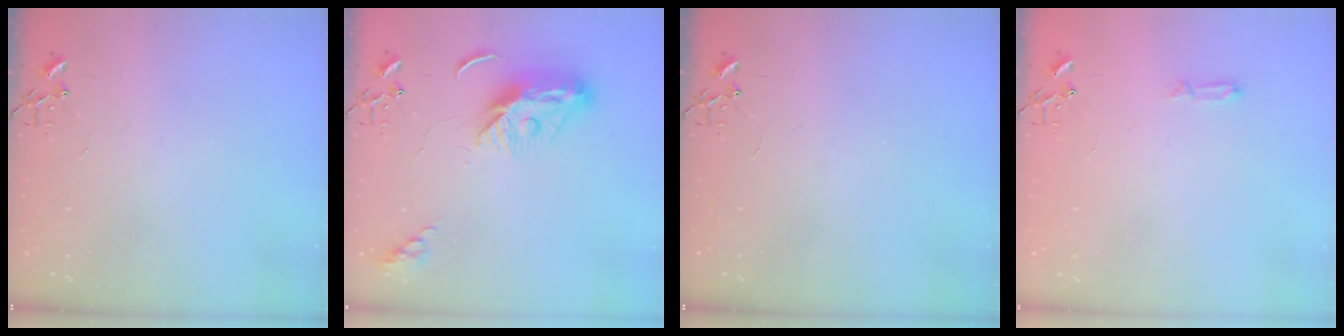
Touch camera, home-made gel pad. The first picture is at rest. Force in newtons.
{"total": 9.5, "press": 9.5, "slide": 0.5}
{"total": 0.0}
{"total": 4.8, "press": 4.8, "slide": 0.5}